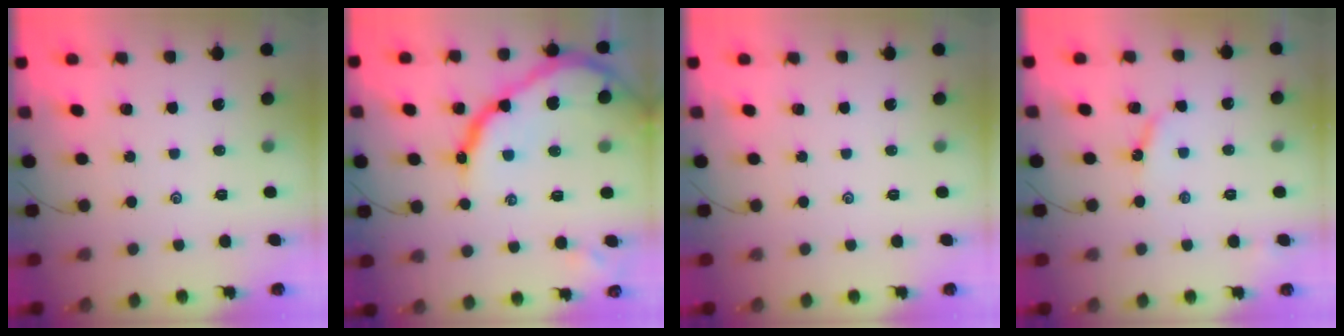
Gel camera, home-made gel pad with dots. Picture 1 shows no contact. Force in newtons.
{"total": 20.7, "press": 20.6, "slide": 1.7}
{"total": 0.0}
{"total": 5.1, "press": 5.1, "slide": 0.4}